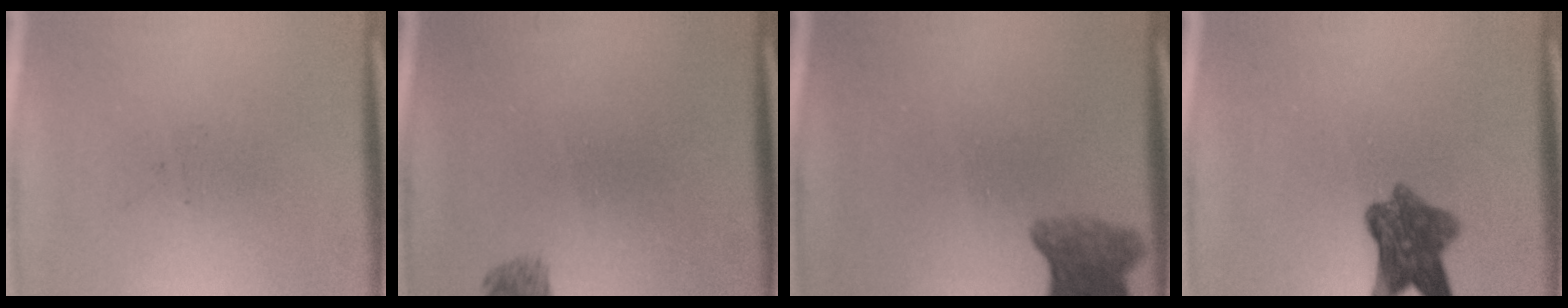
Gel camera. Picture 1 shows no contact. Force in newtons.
{"total": 1.4}
{"total": 5.7}
{"total": 7.4}